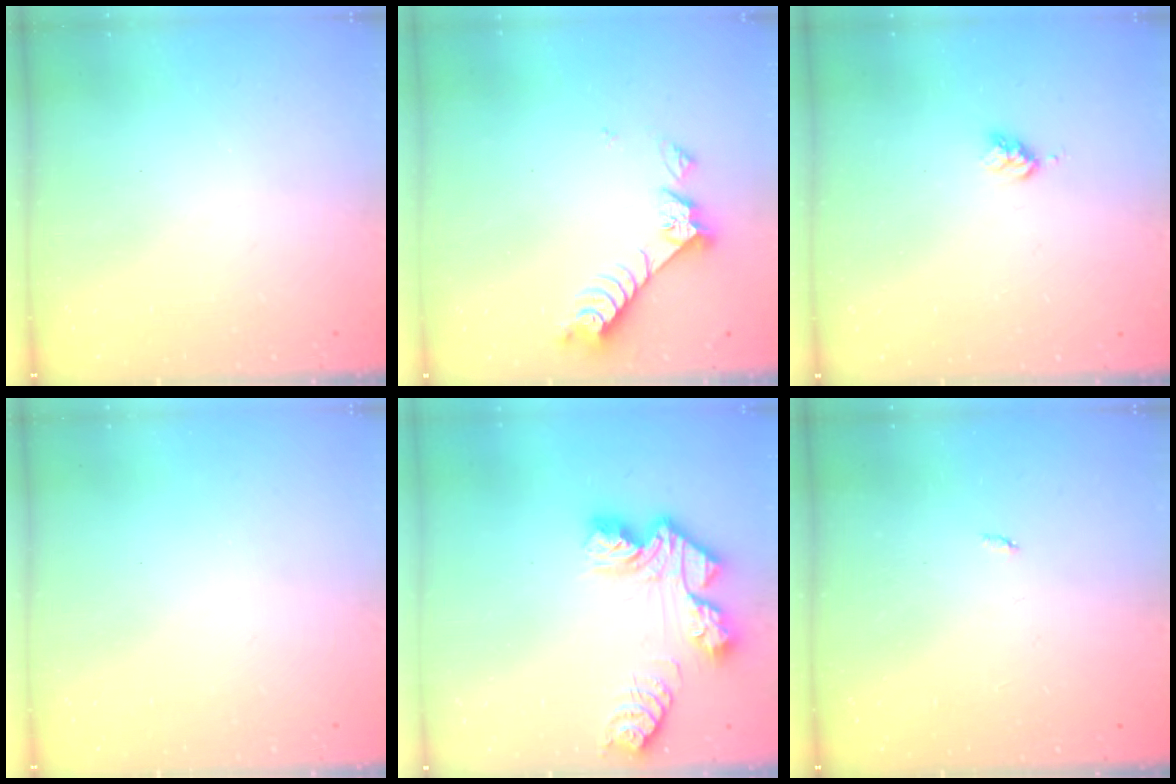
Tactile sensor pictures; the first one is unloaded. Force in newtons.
{"total": 7.4, "press": 7.4, "slide": 0.4}
{"total": 3.6, "press": 3.5, "slide": 0.4}
{"total": 0.0}
{"total": 12.0, "press": 12.0, "slide": 1.1}
{"total": 2.1, "press": 2.1, "slide": 0.4}